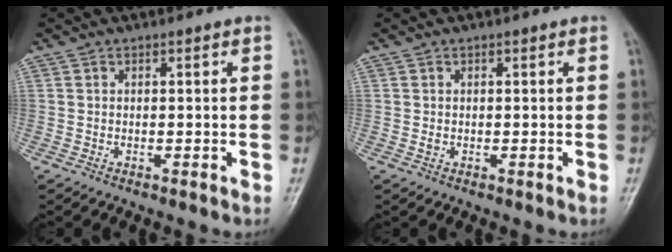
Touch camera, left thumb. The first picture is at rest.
{"total": 0.7, "force": [0.1, 0.5, 0.3], "torque": [-0.004, 0.000, 0.001]}